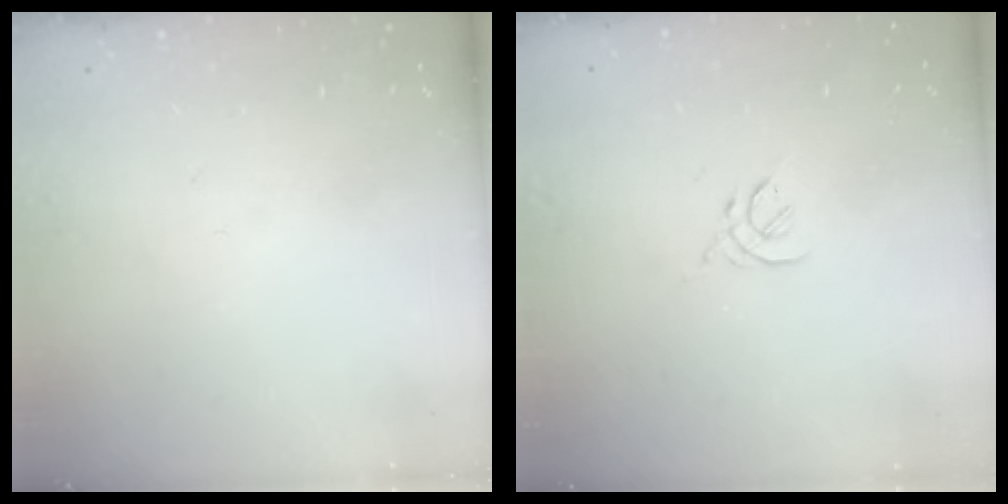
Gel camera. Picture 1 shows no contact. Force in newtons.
{"total": 2.6, "press": 2.5, "slide": 0.7}